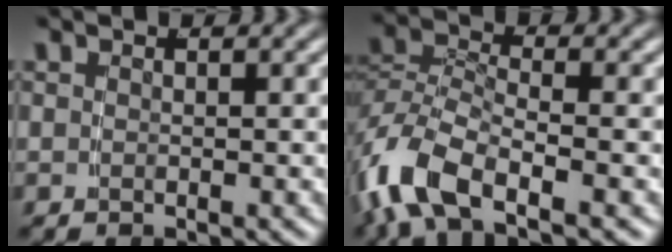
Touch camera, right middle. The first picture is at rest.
{"total": 5.6, "force": [-3.0, 2.6, 3.9], "torque": [-0.106, -0.025, -0.041]}